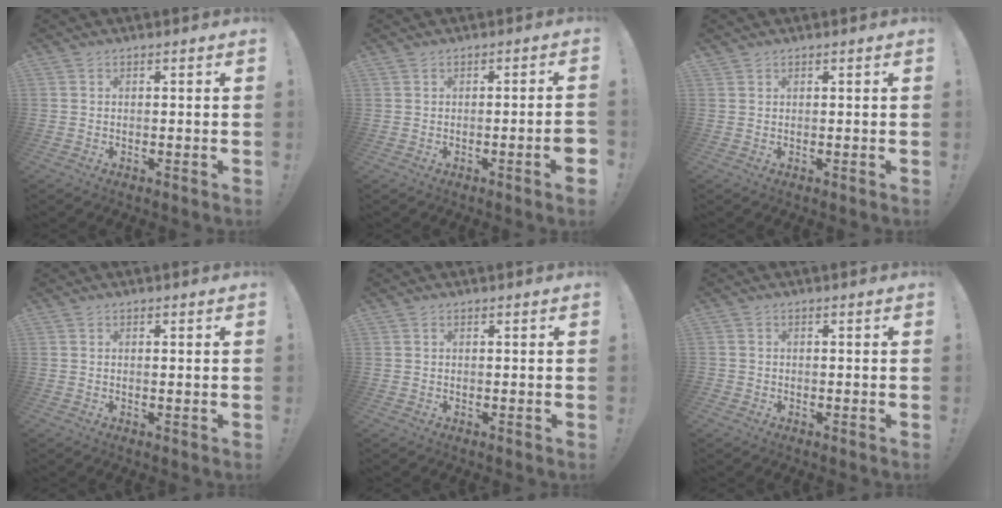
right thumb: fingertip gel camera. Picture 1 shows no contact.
{"total": 4.1, "force": [-1.5, -0.2, 3.8], "torque": [-0.052, -0.006, -0.023]}
{"total": 0.6, "force": [0.5, 0.2, 0.1], "torque": [0.001, -0.003, 0.010]}
{"total": 0.6, "force": [0.3, 0.0, 0.5], "torque": [-0.001, -0.004, 0.003]}
{"total": 0.0}
{"total": 1.0, "force": [-0.6, 0.8, 0.1], "torque": [0.000, 0.003, -0.012]}